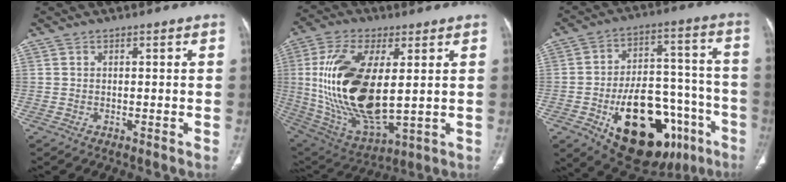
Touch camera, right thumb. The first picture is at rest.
{"total": 23.5, "force": [2.3, 10.9, 20.7], "torque": [-0.418, -0.020, 0.056]}
{"total": 27.3, "force": [-12.0, 14.6, 19.7], "torque": [-0.249, 0.059, -0.162]}